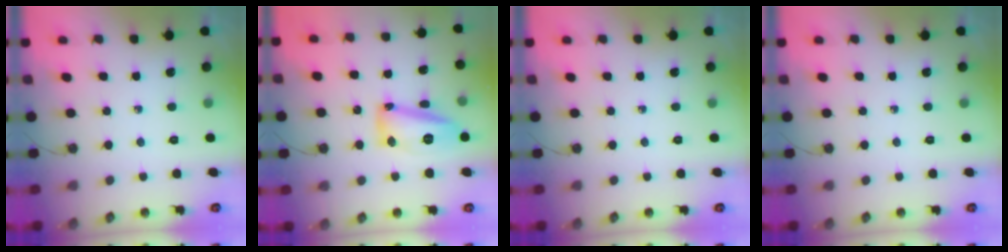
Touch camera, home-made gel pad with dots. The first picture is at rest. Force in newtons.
{"total": 14.4, "press": 14.2, "slide": 2.1}
{"total": 0.0}
{"total": 0.0}